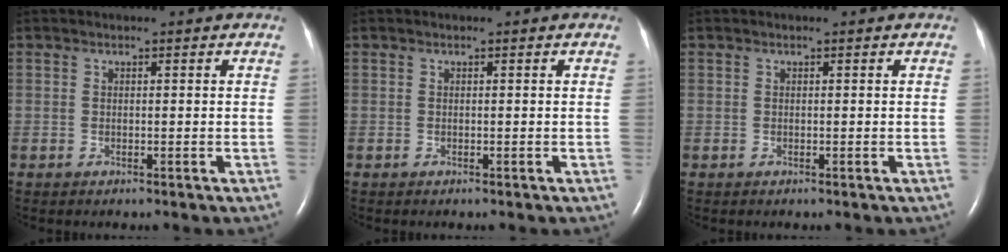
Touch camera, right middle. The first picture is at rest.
{"total": 0.0}
{"total": 0.0}